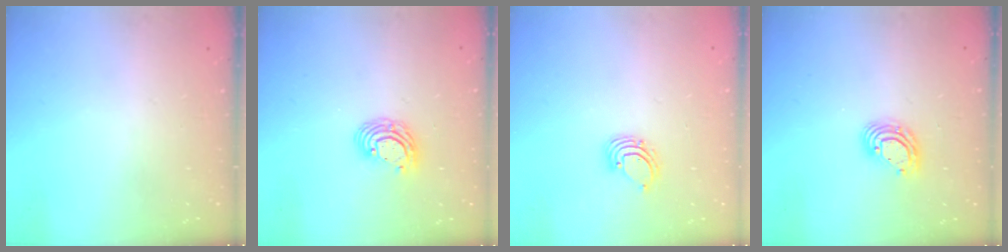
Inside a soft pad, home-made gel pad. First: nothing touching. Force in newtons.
{"total": 7.3, "press": 7.1, "slide": 1.3}
{"total": 2.6, "press": 2.6, "slide": 0.2}
{"total": 8.7, "press": 8.6, "slide": 1.4}